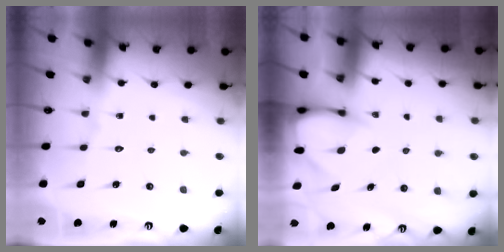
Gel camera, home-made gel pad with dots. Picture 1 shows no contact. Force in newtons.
{"total": 3.2, "press": 3.2, "slide": 0.3}